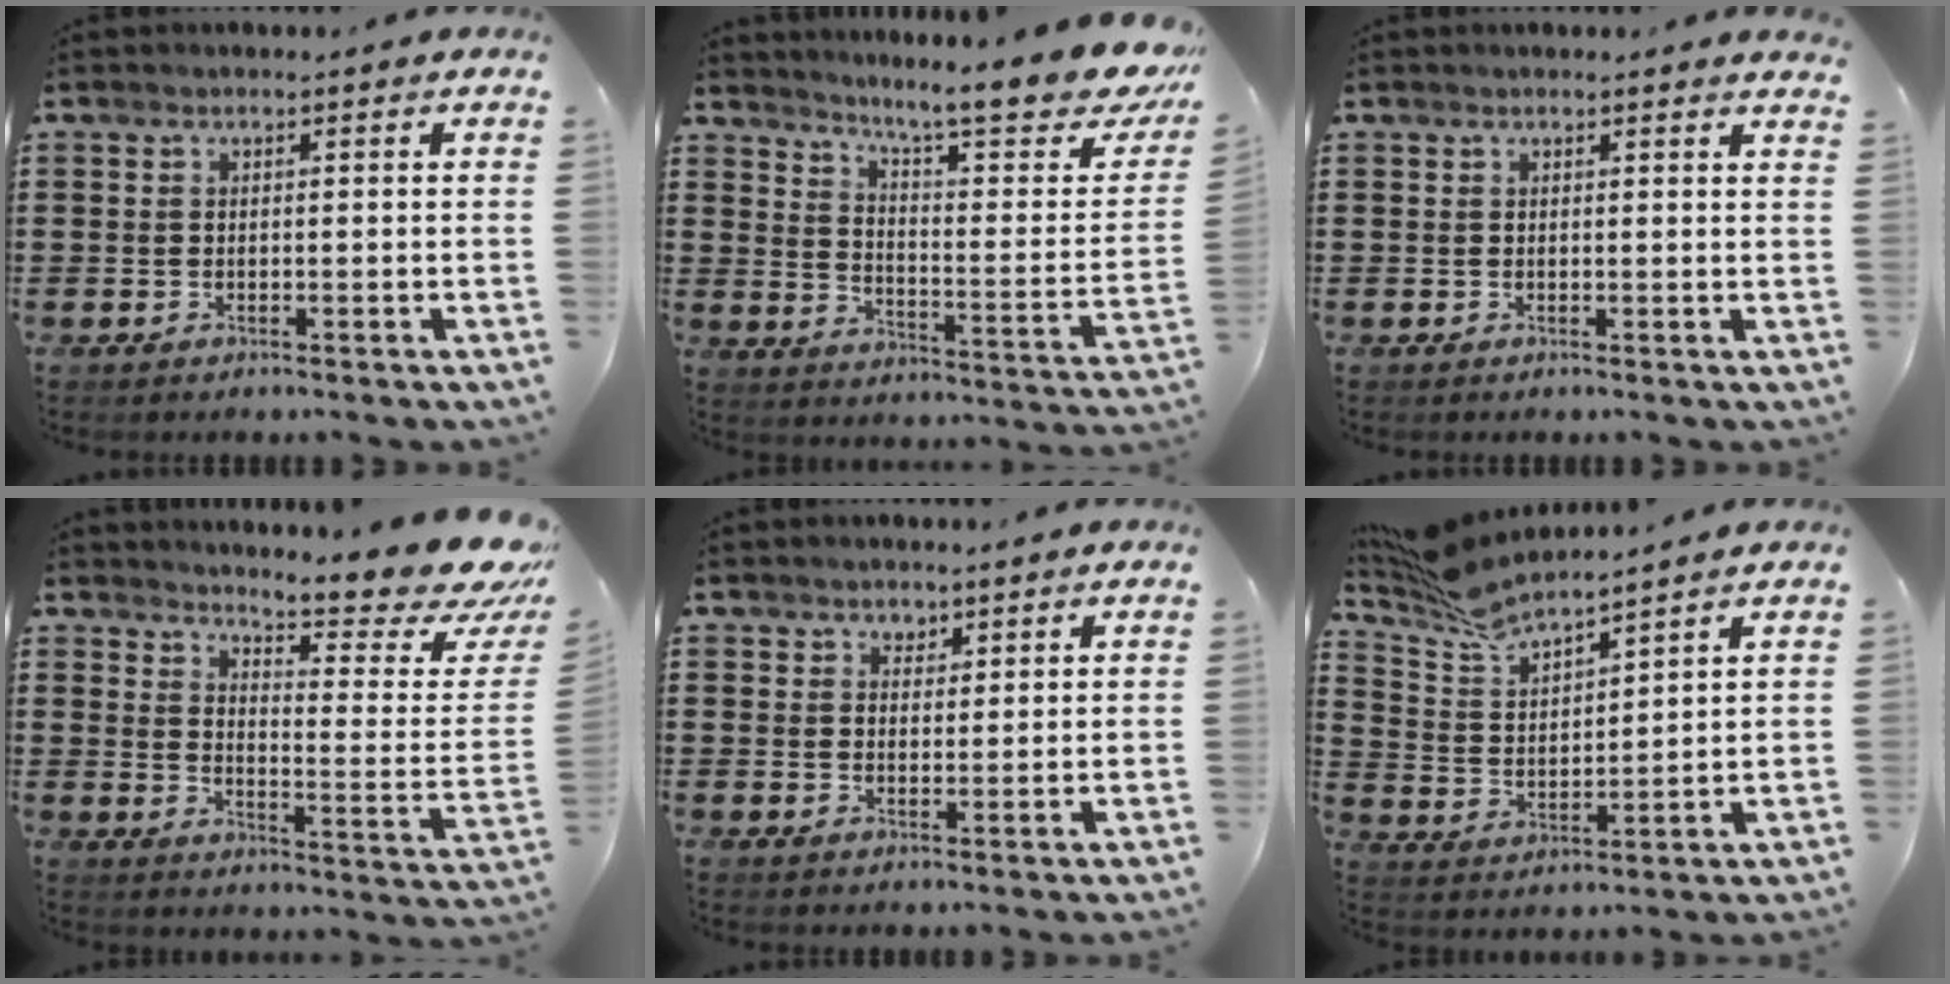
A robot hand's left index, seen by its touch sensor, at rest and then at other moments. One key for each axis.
{"total": 10.8, "fx": 9.0, "fy": 0.6, "fz": 6.0, "tx": -0.109, "ty": -0.068, "tz": 0.143}
{"total": 0.7, "fx": 0.7, "fy": -0.1, "fz": 0.1, "tx": -0.003, "ty": -0.002, "tz": 0.013}
{"total": 9.4, "fx": 8.3, "fy": 0.5, "fz": 4.3, "tx": -0.077, "ty": -0.073, "tz": 0.136}
{"total": 1.7, "fx": 1.4, "fy": 1.0, "fz": -0.1, "tx": 0.005, "ty": 0.001, "tz": 0.025}
{"total": 7.2, "fx": 6.8, "fy": 0.5, "fz": 2.2, "tx": -0.071, "ty": -0.029, "tz": 0.121}